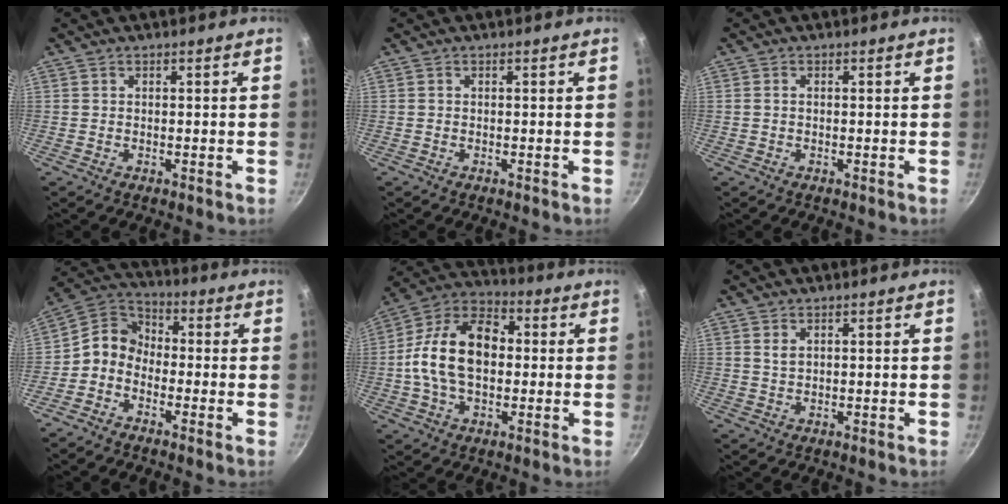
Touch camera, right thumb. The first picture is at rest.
{"total": 0.0}
{"total": 0.7, "force": [0.0, 0.4, 0.5], "torque": [-0.011, 0.004, -0.001]}
{"total": 7.3, "force": [-2.5, 5.7, 3.7], "torque": [-0.053, 0.041, -0.078]}
{"total": 16.6, "force": [0.1, 10.8, 12.6], "torque": [-0.194, 0.034, -0.017]}
{"total": 1.5, "force": [0.7, 0.9, 1.0], "torque": [-0.018, -0.002, 0.014]}